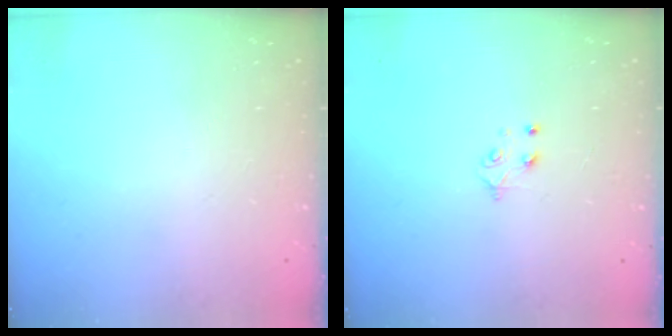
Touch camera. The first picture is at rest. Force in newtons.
{"total": 3.7, "press": 3.7, "slide": 0.5}